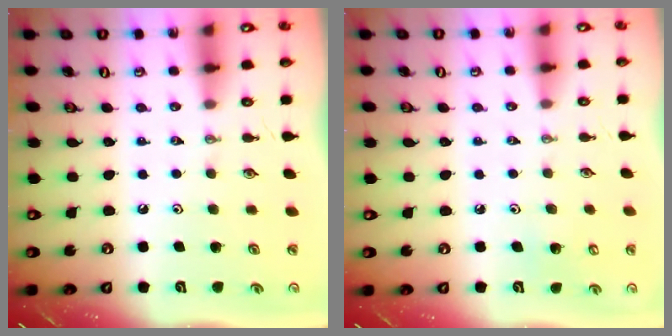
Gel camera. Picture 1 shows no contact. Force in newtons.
{"total": 4.5, "press": 4.5, "slide": 0.4}